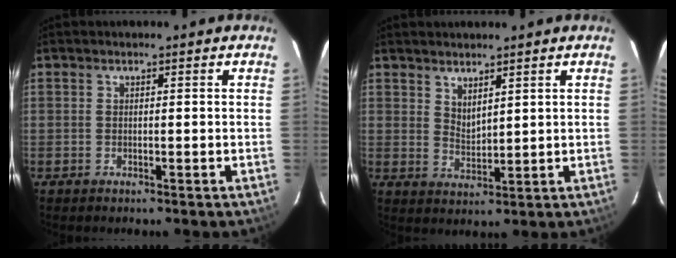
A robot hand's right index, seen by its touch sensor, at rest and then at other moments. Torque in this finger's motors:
{"motor_torque": [-0.09, 0.03, -0.04, 0.00]}